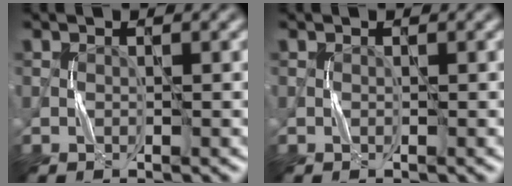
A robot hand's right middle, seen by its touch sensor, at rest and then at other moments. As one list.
[{"total": 0.0}]